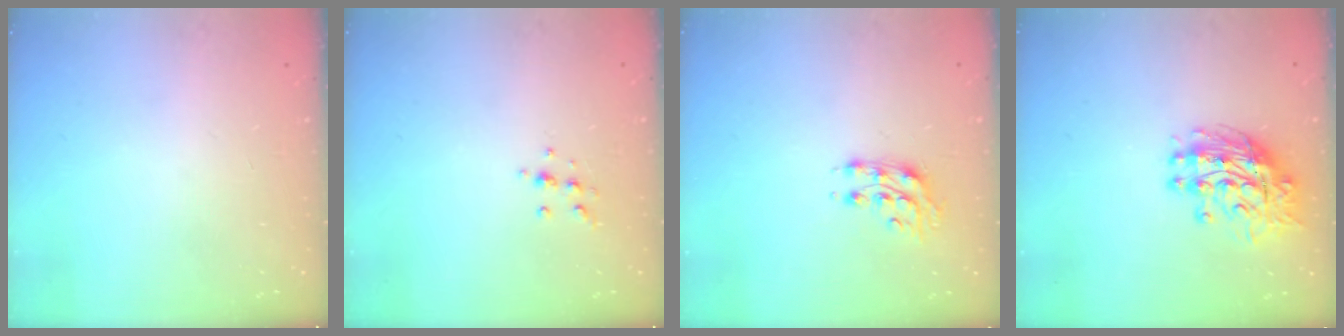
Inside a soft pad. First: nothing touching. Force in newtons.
{"total": 5.4, "press": 5.1, "slide": 1.7}
{"total": 8.0, "press": 7.9, "slide": 0.9}
{"total": 11.1, "press": 11.0, "slide": 1.5}